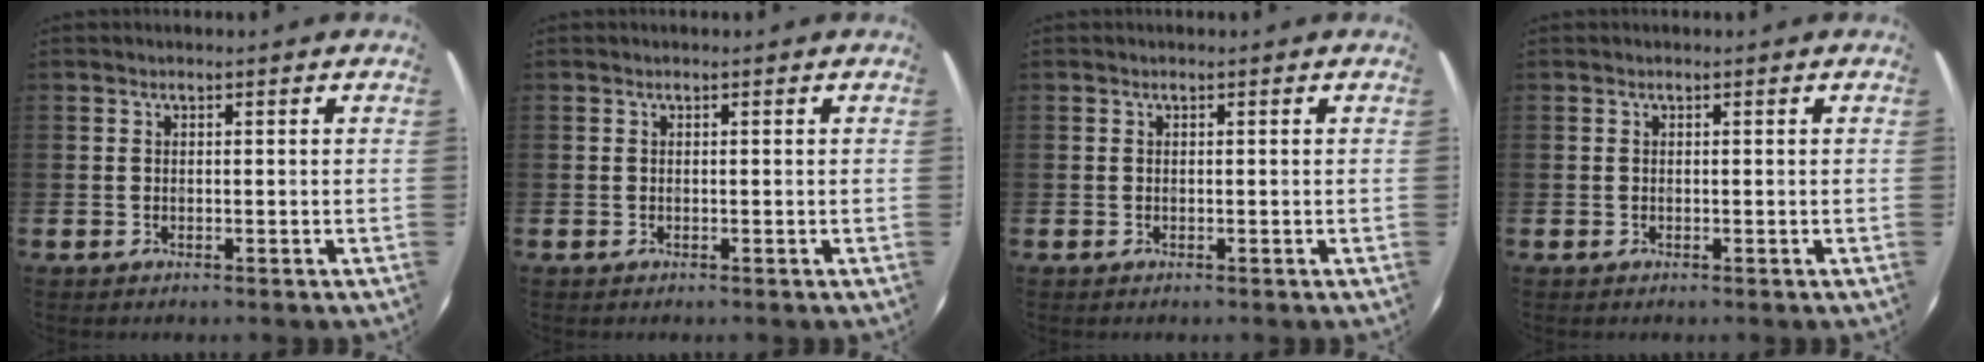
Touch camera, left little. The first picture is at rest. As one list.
[{"total": 0.0}, {"total": 0.0}, {"total": 0.0}]